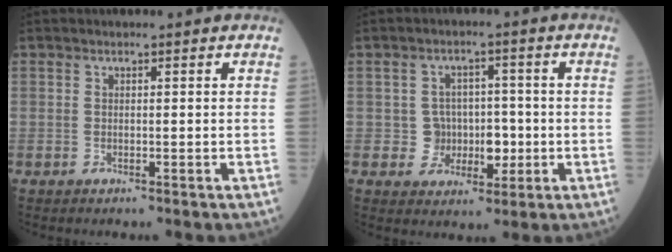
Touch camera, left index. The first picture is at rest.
{"total": 5.0, "force": [-0.6, 4.7, 1.7], "torque": [-0.009, 0.012, -0.007]}